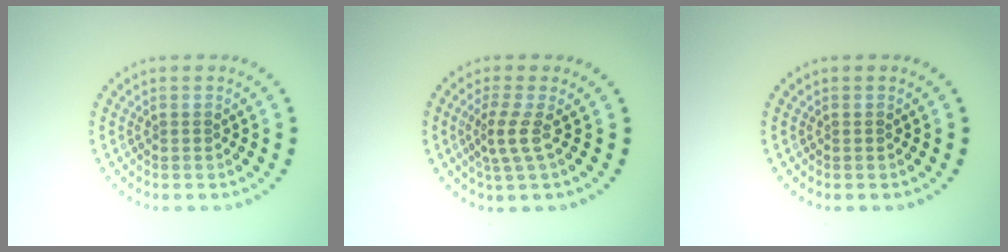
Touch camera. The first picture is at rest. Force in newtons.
{"total": 2.4, "press": 1.6, "slide": 1.8}
{"total": 0.0}